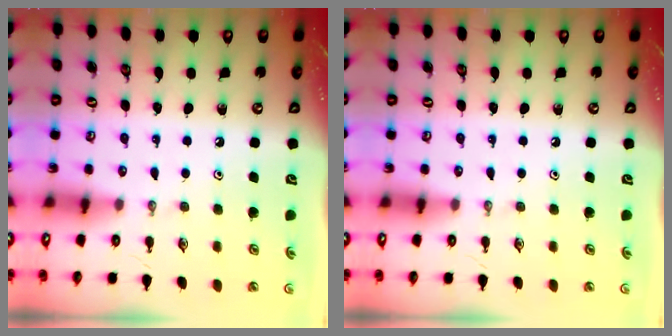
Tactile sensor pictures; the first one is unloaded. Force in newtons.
{"total": 0.0}